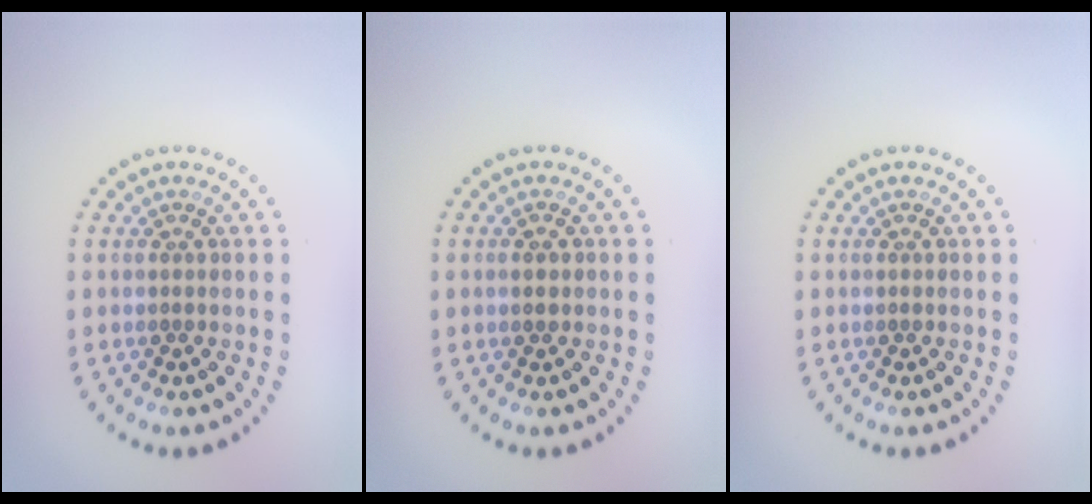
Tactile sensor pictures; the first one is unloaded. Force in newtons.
{"total": 1.2, "press": 1.2, "slide": 0.1}
{"total": 0.0}